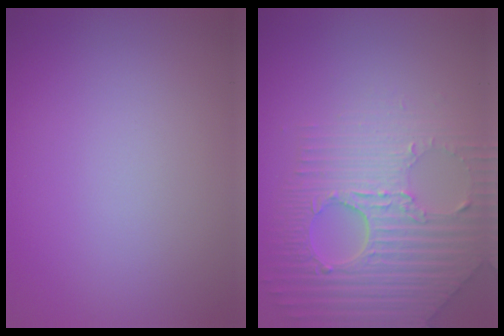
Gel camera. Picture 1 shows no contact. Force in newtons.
{"total": 7.7, "press": 5.5, "slide": 5.4}